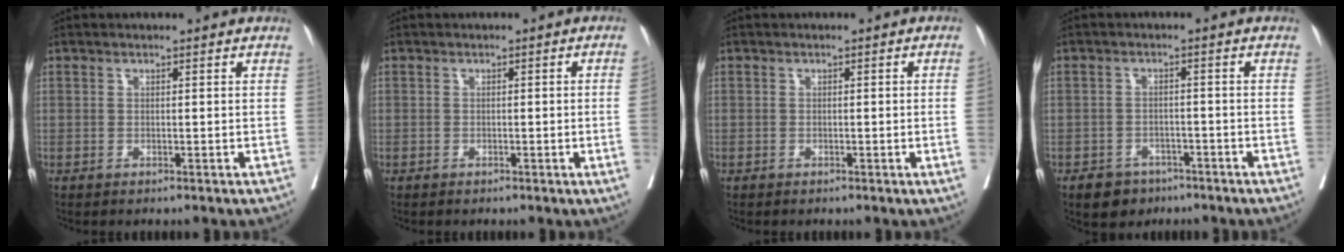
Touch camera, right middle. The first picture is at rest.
{"total": 2.3, "force": [-0.5, -0.6, 2.1], "torque": [-0.032, 0.002, -0.005]}
{"total": 1.6, "force": [-0.4, -0.4, 1.5], "torque": [-0.022, 0.002, -0.005]}
{"total": 4.3, "force": [-3.0, 3.0, 1.0], "torque": [-0.017, 0.007, -0.042]}